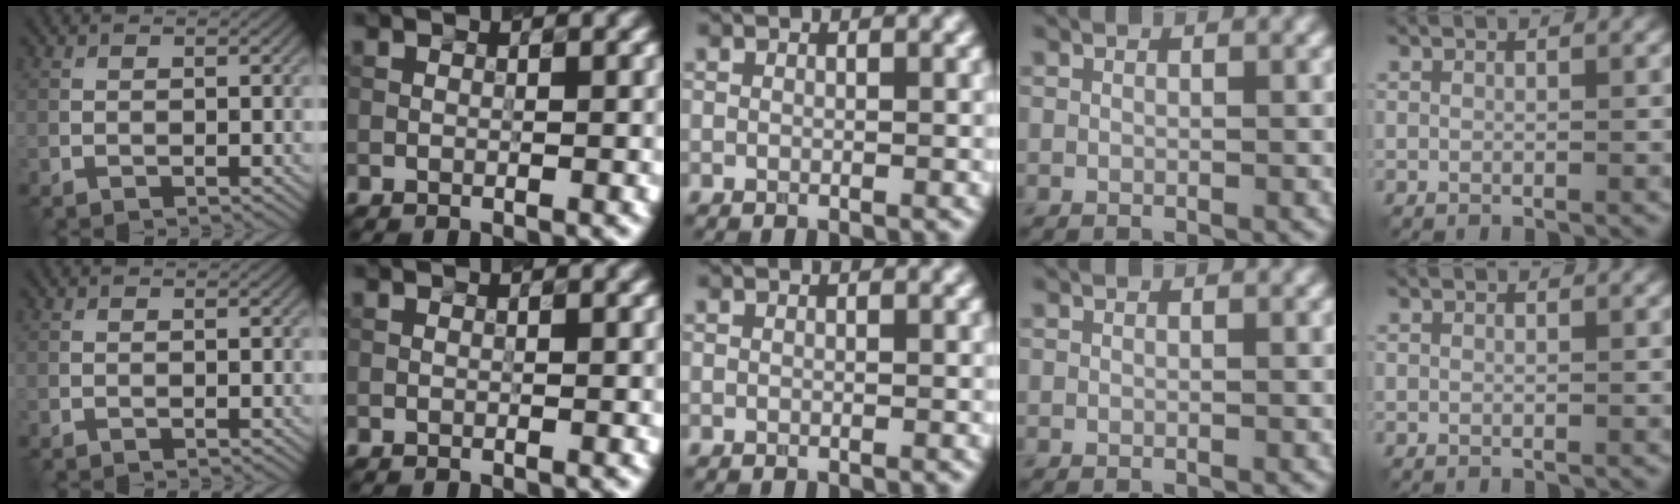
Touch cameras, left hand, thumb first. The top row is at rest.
{}